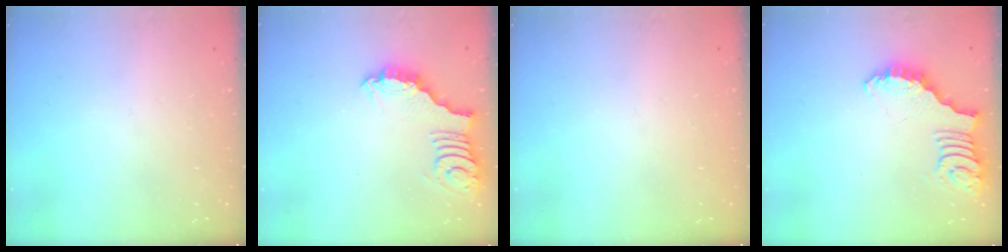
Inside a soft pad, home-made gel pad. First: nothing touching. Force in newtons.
{"total": 3.0, "press": 3.0, "slide": 0.0}
{"total": 1.6, "press": 1.6, "slide": 0.3}
{"total": 2.6, "press": 2.5, "slide": 0.5}